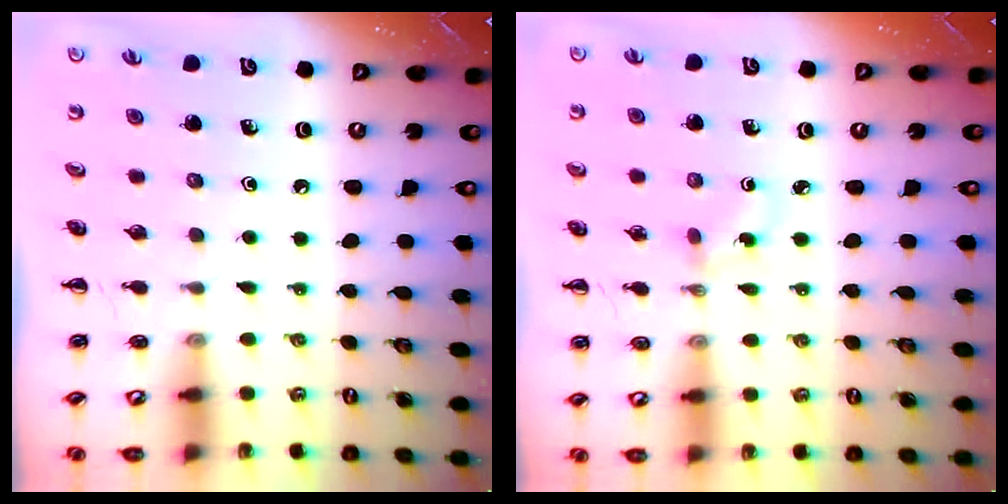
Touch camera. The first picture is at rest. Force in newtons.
{"total": 1.3, "press": 1.1, "slide": 0.7}